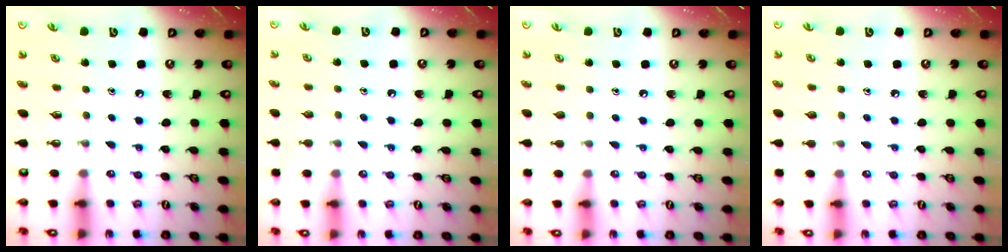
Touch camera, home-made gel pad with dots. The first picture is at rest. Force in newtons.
{"total": 2.6, "press": 2.6, "slide": 0.3}
{"total": 0.0}
{"total": 3.2, "press": 3.1, "slide": 0.4}